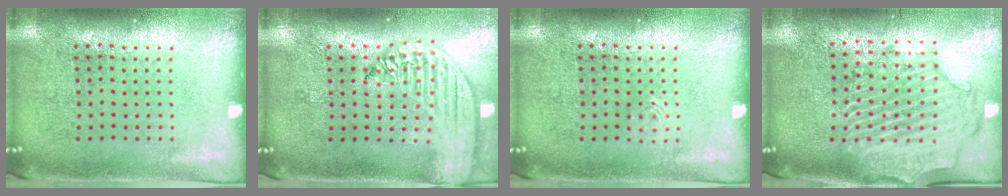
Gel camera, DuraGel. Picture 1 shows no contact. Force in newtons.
{"total": 2.6, "press": 2.1, "slide": 1.4}
{"total": 0.6, "press": 0.6, "slide": 0.1}
{"total": 2.3, "press": 2.2, "slide": 0.8}